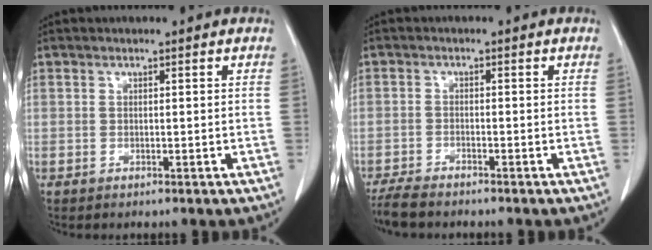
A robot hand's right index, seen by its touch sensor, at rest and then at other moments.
{"total": 3.7, "force": [-3.3, 0.5, 1.6], "torque": [-0.030, -0.010, -0.057]}